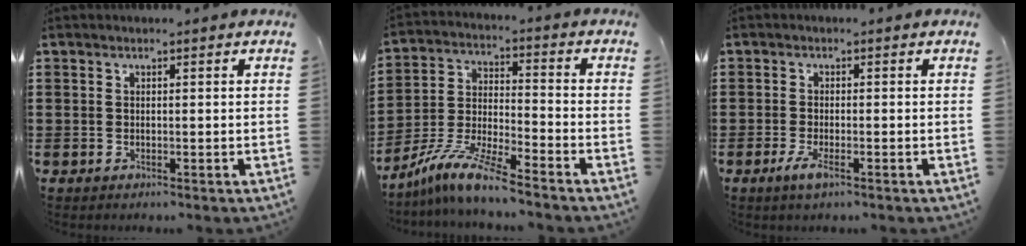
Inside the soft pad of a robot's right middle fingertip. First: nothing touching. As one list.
[{"total": 9.4, "force": [-8.3, 0.0, 4.4], "torque": [-0.102, -0.003, -0.168]}, {"total": 2.6, "force": [-1.3, 0.4, 2.2], "torque": [-0.052, -0.007, -0.026]}]